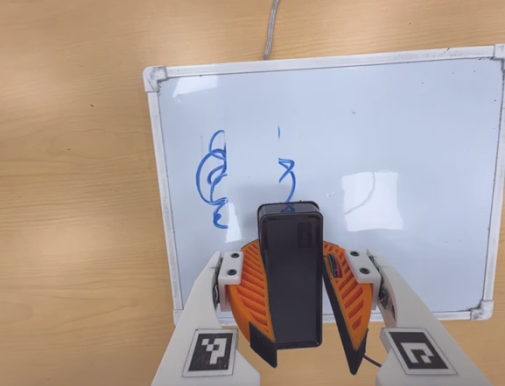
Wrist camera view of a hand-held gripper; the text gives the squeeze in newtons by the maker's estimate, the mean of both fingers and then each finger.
{"total": 9.9, "left": 10.5, "right": 9.4}